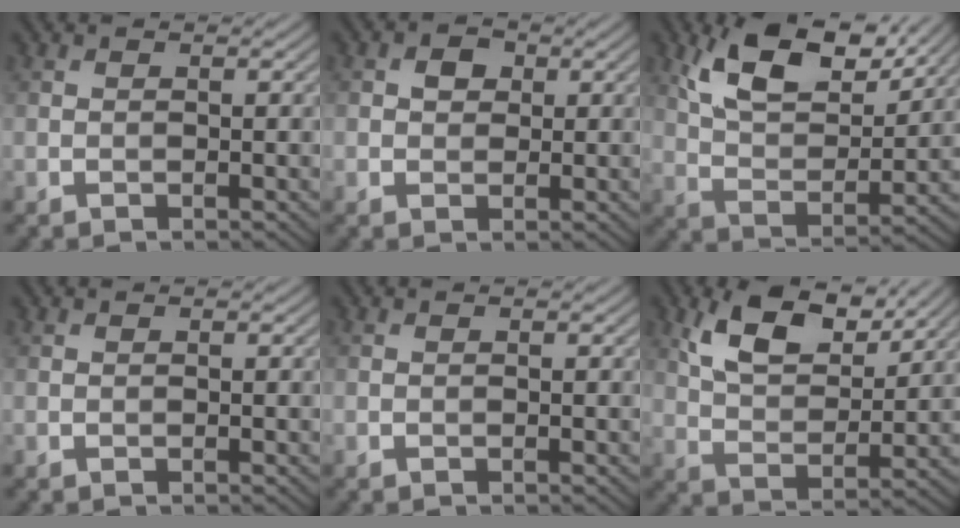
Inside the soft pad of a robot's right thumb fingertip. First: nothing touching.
{"total": 2.3, "force": [0.5, 1.9, 1.1], "torque": [-0.020, 0.002, 0.005]}
{"total": 11.6, "force": [7.1, 5.0, 7.7], "torque": [-0.158, 0.000, 0.135]}
{"total": 0.0}
{"total": 0.0}
{"total": 9.2, "force": [5.5, 4.3, 6.0], "torque": [-0.127, -0.001, 0.108]}